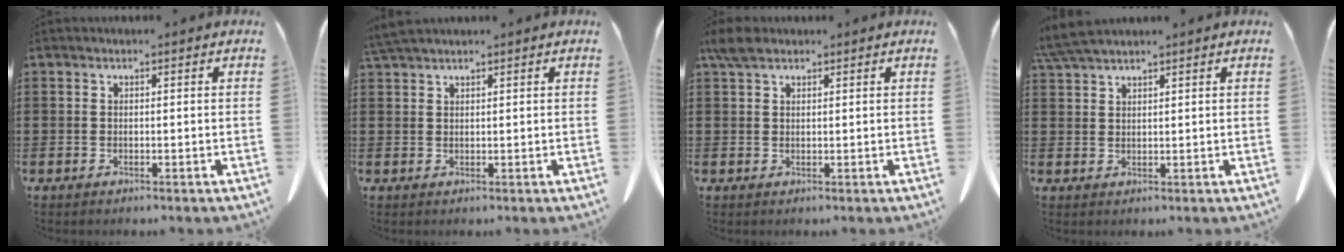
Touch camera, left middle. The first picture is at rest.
{"total": 2.2, "force": [2.0, 0.1, 1.0], "torque": [-0.024, -0.001, 0.039]}
{"total": 3.0, "force": [2.2, 1.4, 1.4], "torque": [-0.035, 0.006, 0.043]}
{"total": 3.8, "force": [3.3, 0.3, 1.9], "torque": [-0.046, -0.002, 0.064]}